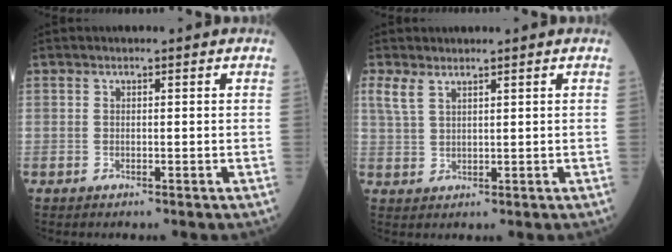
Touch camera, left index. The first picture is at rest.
{"total": 2.5, "force": [1.7, 0.9, 1.6], "torque": [-0.048, 0.004, 0.046]}